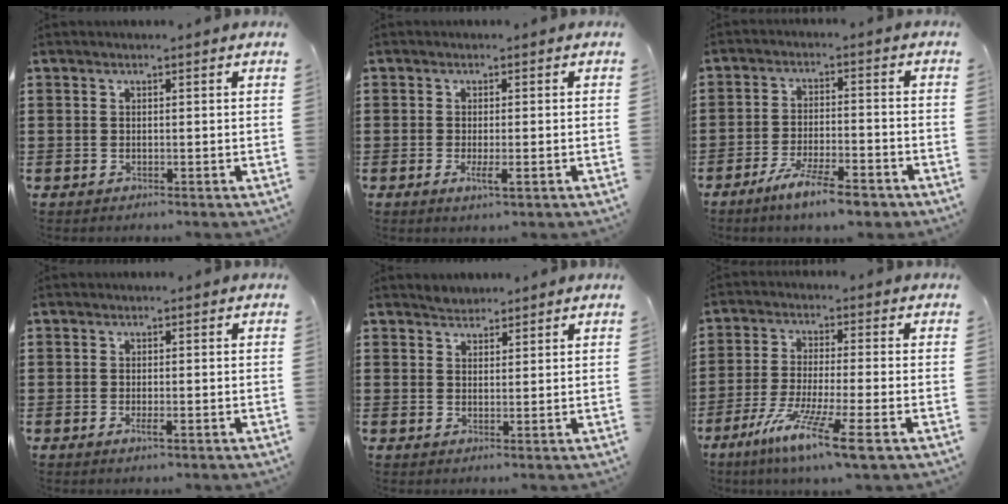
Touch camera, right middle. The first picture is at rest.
{"total": 2.3, "force": [-0.7, 0.6, 2.1], "torque": [-0.043, -0.004, -0.015]}
{"total": 7.2, "force": [-5.5, 1.0, 4.4], "torque": [-0.087, -0.003, -0.102]}
{"total": 1.2, "force": [-0.5, 0.3, 1.1], "torque": [-0.019, -0.003, -0.008]}
{"total": 1.8, "force": [1.7, 0.5, -0.5], "torque": [0.003, 0.003, 0.034]}
{"total": 9.0, "force": [-5.8, -0.2, 6.9], "torque": [-0.151, -0.018, -0.114]}